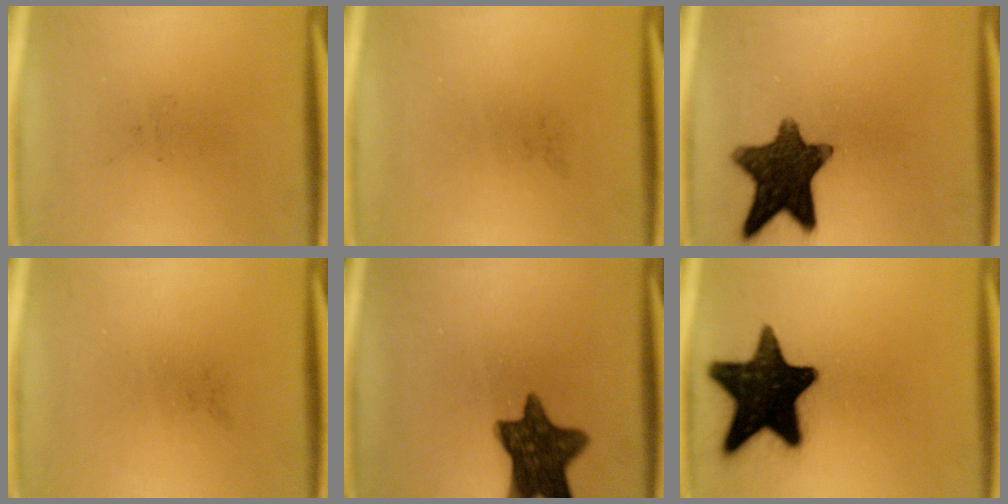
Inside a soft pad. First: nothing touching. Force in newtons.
{"total": 0.0}
{"total": 12.8}
{"total": 0.0}
{"total": 11.9}
{"total": 19.2}